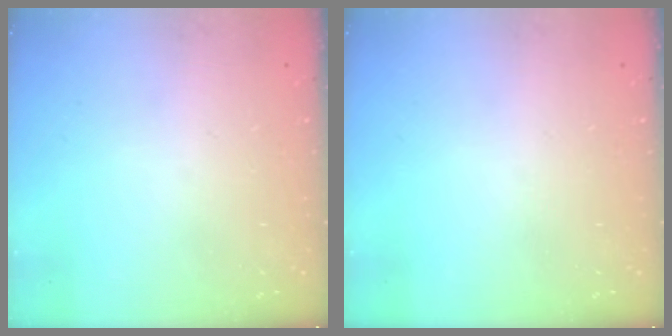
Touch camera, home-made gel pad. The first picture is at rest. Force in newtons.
{"total": 0.0}